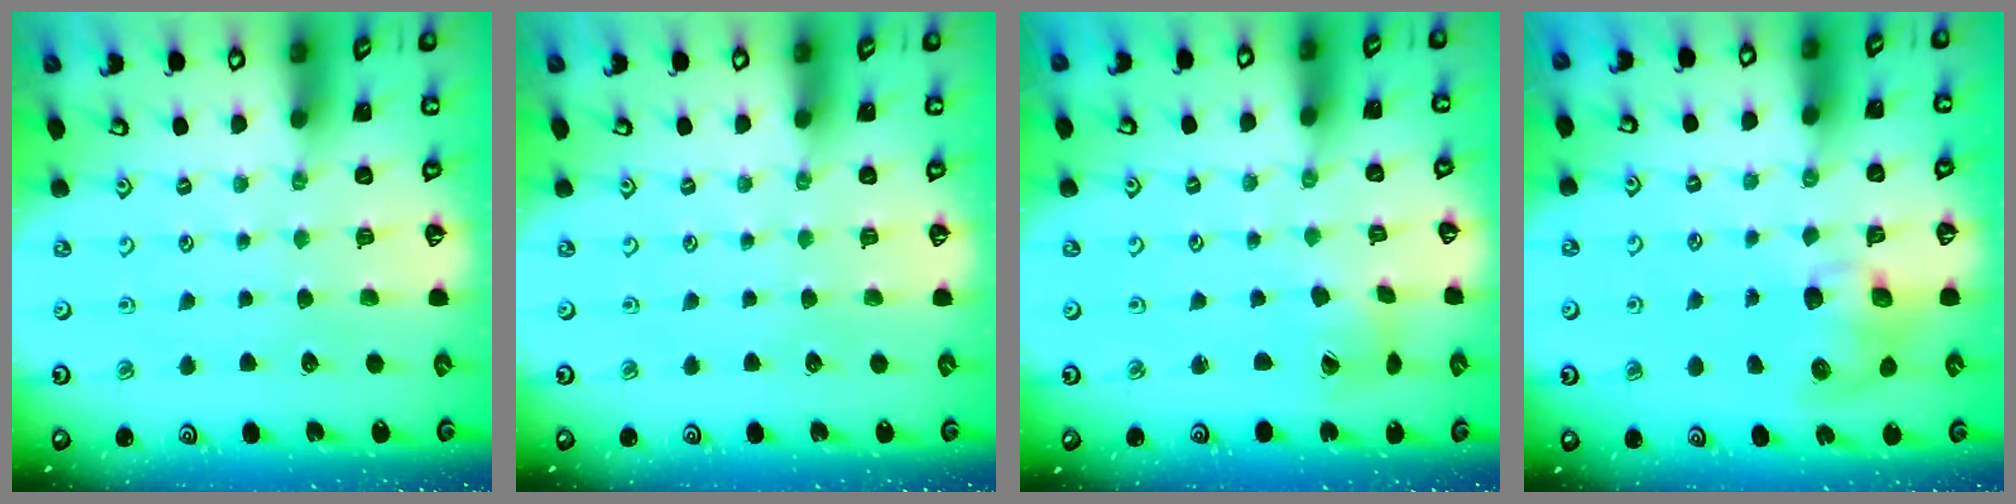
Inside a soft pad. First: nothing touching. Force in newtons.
{"total": 0.0}
{"total": 2.8, "press": 2.8, "slide": 0.4}
{"total": 8.1, "press": 8.0, "slide": 1.1}